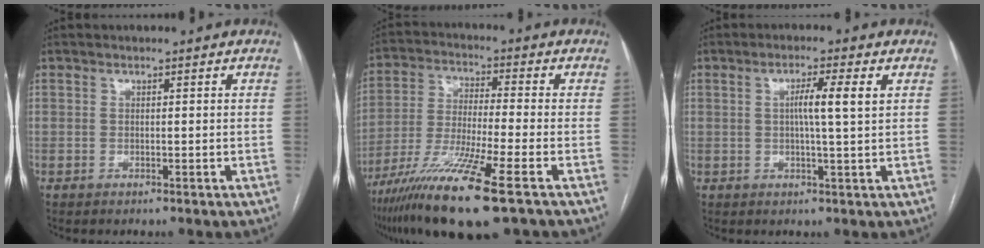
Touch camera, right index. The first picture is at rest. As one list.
[{"total": 15.1, "force": [-8.8, 0.0, 12.2], "torque": [-0.254, -0.044, -0.163]}, {"total": 4.8, "force": [1.1, -0.4, 4.7], "torque": [-0.080, 0.003, 0.016]}]